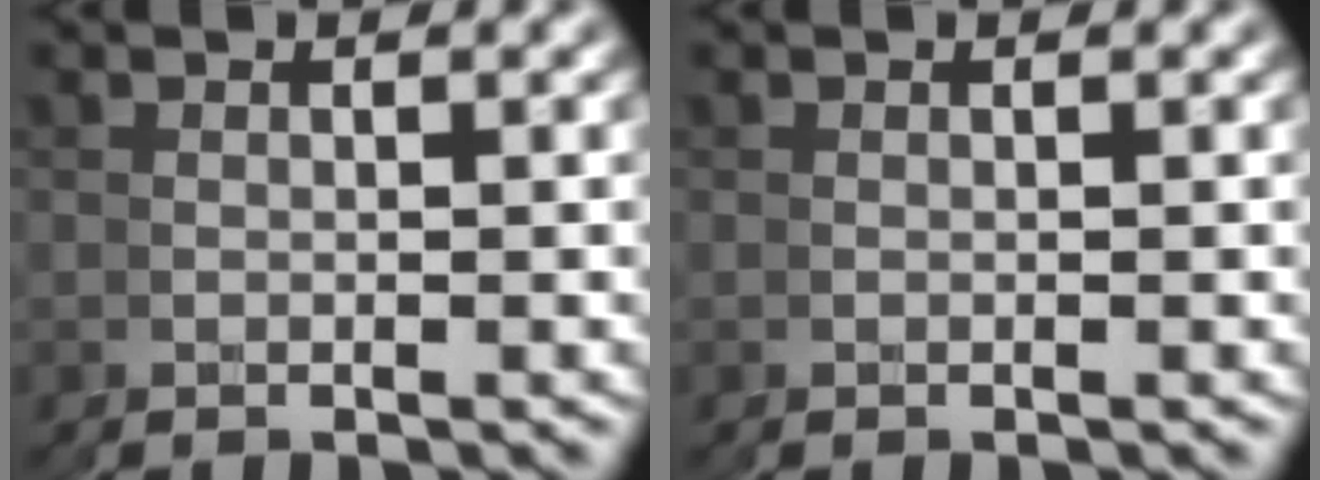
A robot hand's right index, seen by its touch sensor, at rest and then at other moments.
{"total": 0.0}